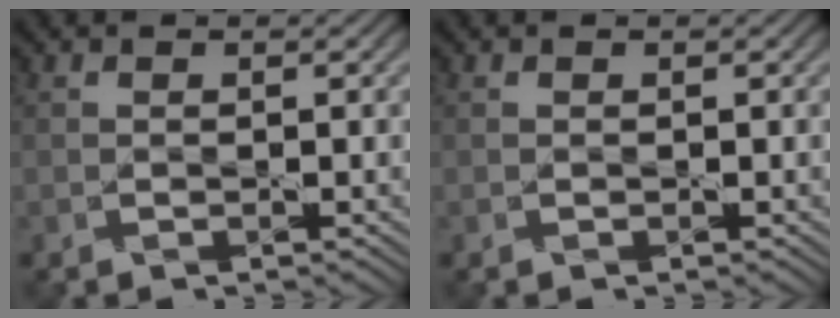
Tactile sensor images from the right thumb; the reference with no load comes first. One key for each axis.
{"total": 0.0}